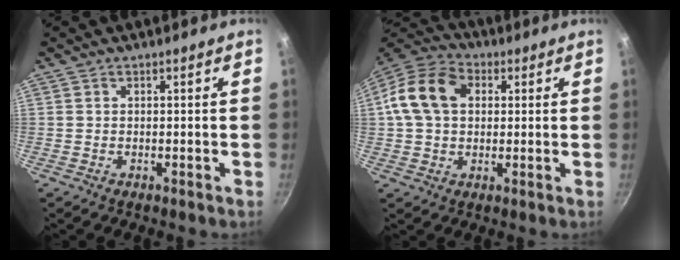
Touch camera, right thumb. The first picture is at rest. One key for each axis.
{"total": 12.9, "fx": 2.4, "fy": 9.5, "fz": 8.4, "tx": -0.135, "ty": 0.022, "tz": 0.025}